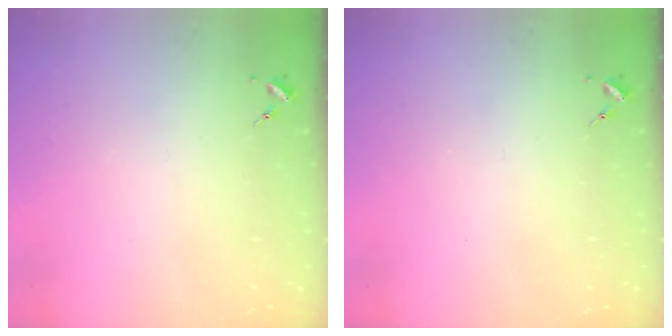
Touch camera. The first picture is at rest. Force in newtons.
{"total": 0.0}